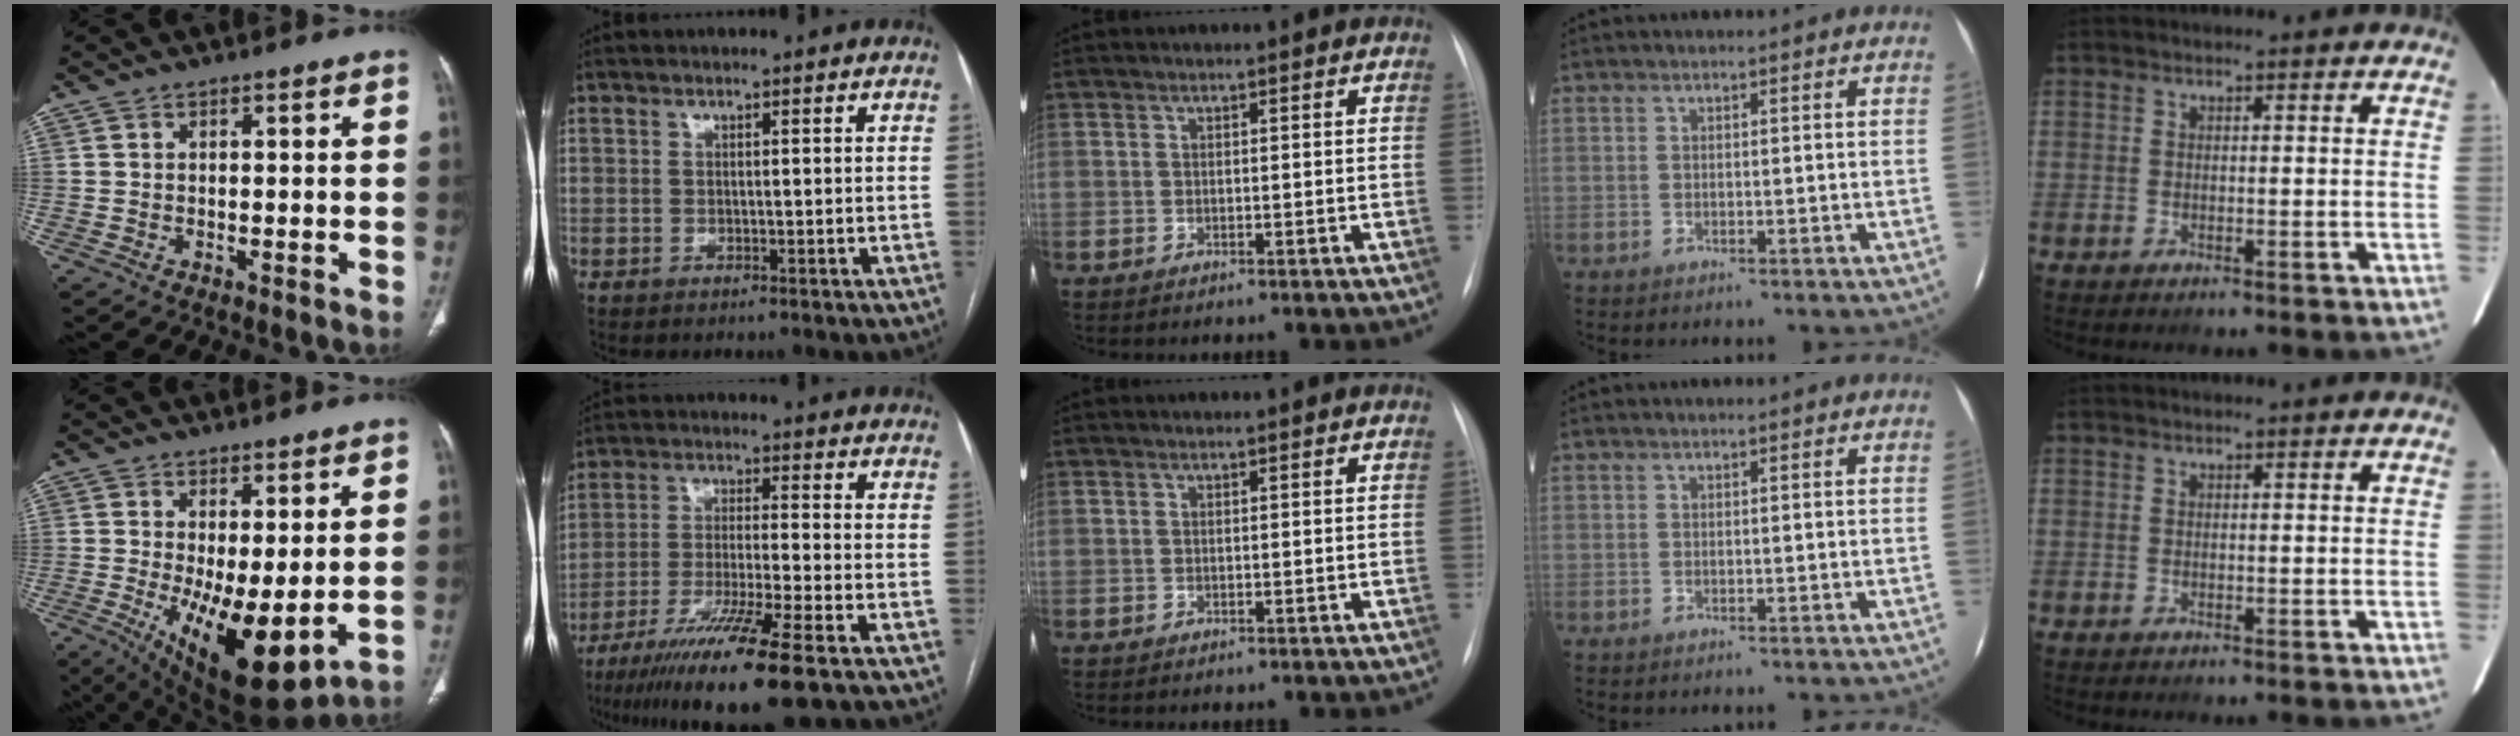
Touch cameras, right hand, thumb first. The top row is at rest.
{"thumb": {"total": 14.4, "force": [-1.8, 5.4, 13.3], "torque": [-0.214, -0.032, -0.006]}, "index": {"total": 15.0, "force": [-9.8, -0.5, 11.4], "torque": [-0.205, -0.043, -0.168]}}